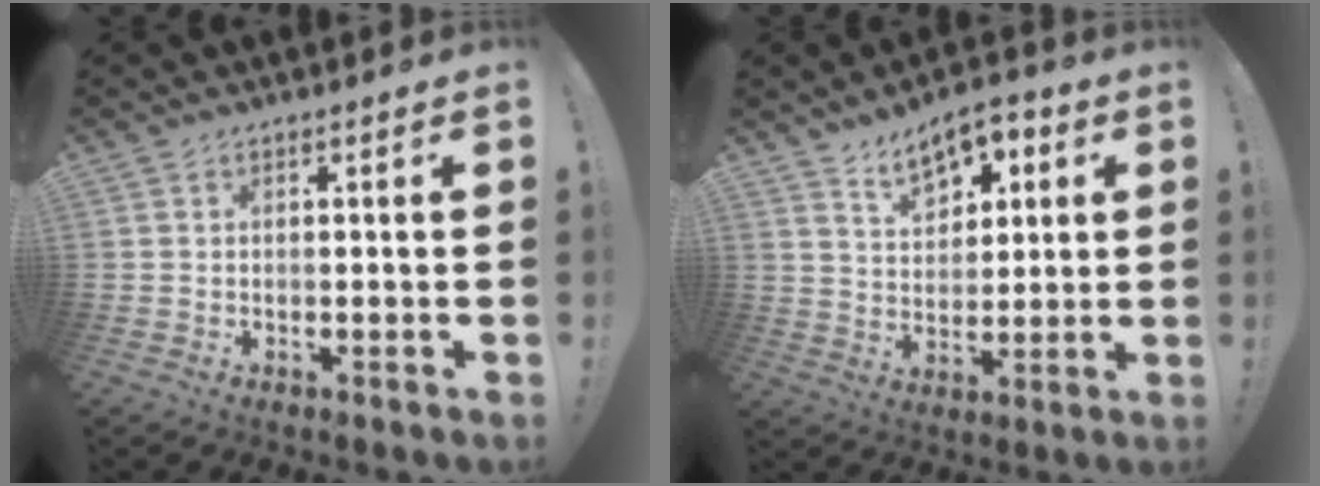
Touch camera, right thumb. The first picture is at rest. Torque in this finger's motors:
{"motor_torque": [0.01, 0.16, 0.29, 0.35, 0.21]}